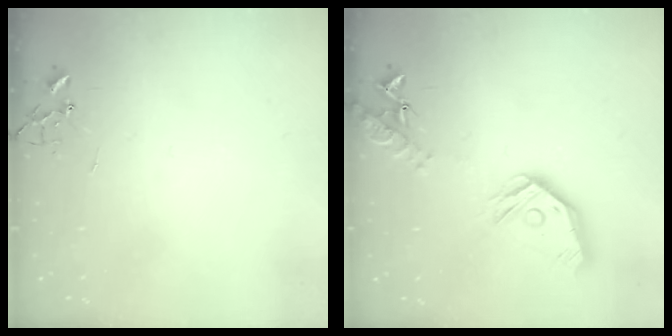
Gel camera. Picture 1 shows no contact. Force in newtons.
{"total": 17.4, "press": 17.3, "slide": 2.0}